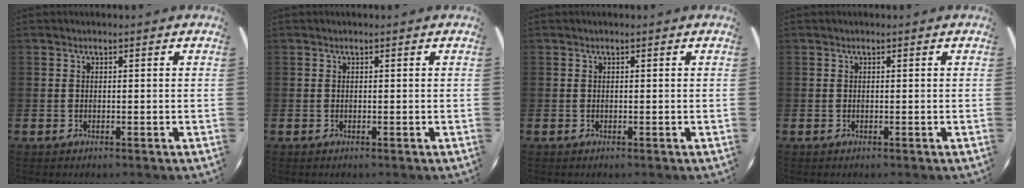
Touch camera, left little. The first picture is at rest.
{"total": 0.0}
{"total": 0.0}
{"total": 0.0}